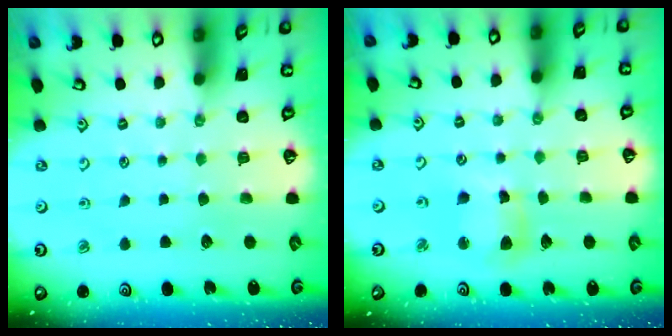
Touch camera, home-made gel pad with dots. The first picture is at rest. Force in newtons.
{"total": 8.5, "press": 8.3, "slide": 1.4}